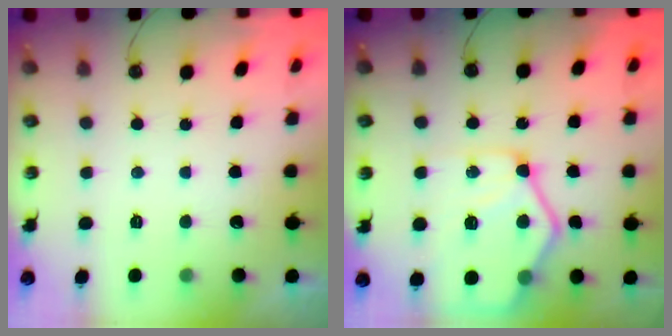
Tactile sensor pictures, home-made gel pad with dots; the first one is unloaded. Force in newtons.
{"total": 15.4, "press": 15.3, "slide": 1.8}